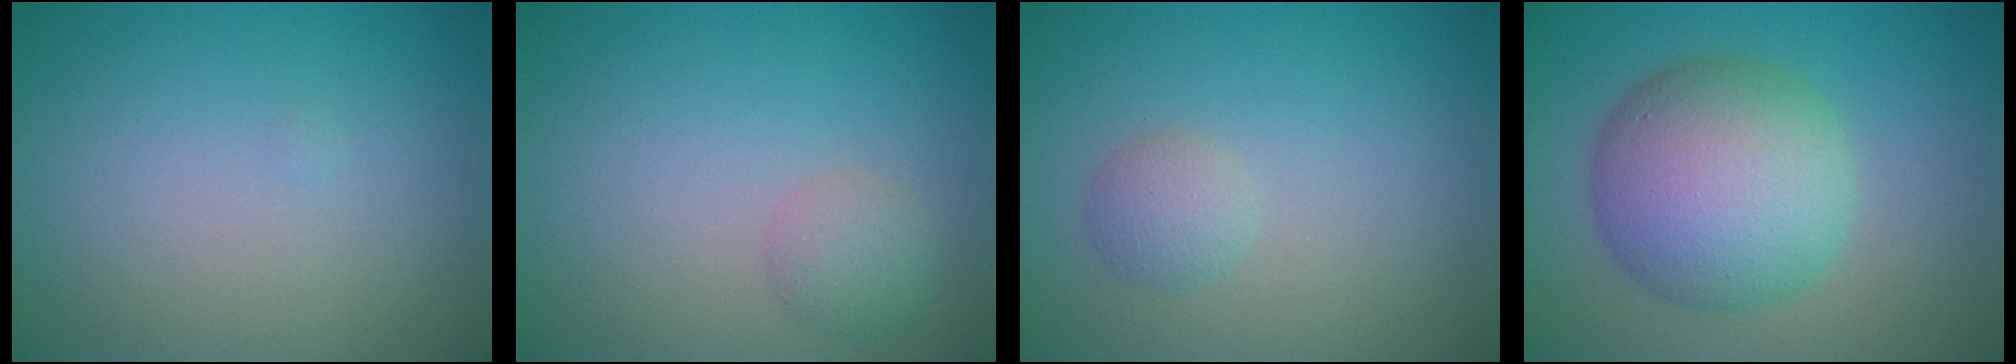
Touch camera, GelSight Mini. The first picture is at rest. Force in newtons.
{"total": 1.9, "press": 1.9, "slide": 0.1}
{"total": 1.6, "press": 1.6, "slide": 0.0}
{"total": 9.2, "press": 9.2, "slide": 0.2}